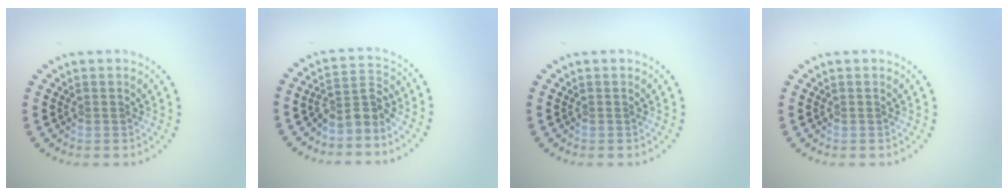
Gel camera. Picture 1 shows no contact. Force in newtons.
{"total": 2.8, "press": 2.1, "slide": 1.9}
{"total": 0.0}
{"total": 0.0}